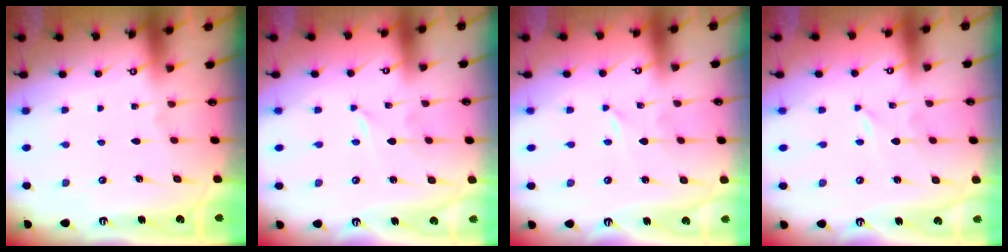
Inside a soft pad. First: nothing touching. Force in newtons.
{"total": 0.0}
{"total": 0.0}
{"total": 0.0}